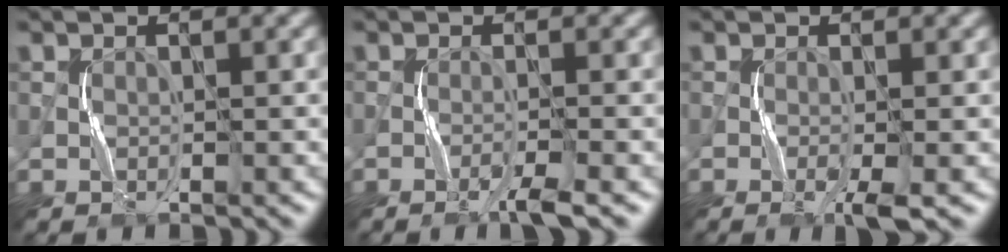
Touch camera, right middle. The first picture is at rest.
{"total": 1.9, "force": [-1.4, -0.3, 1.2], "torque": [-0.019, 0.009, -0.032]}
{"total": 2.0, "force": [-1.0, -0.1, 1.7], "torque": [-0.035, -0.001, -0.022]}